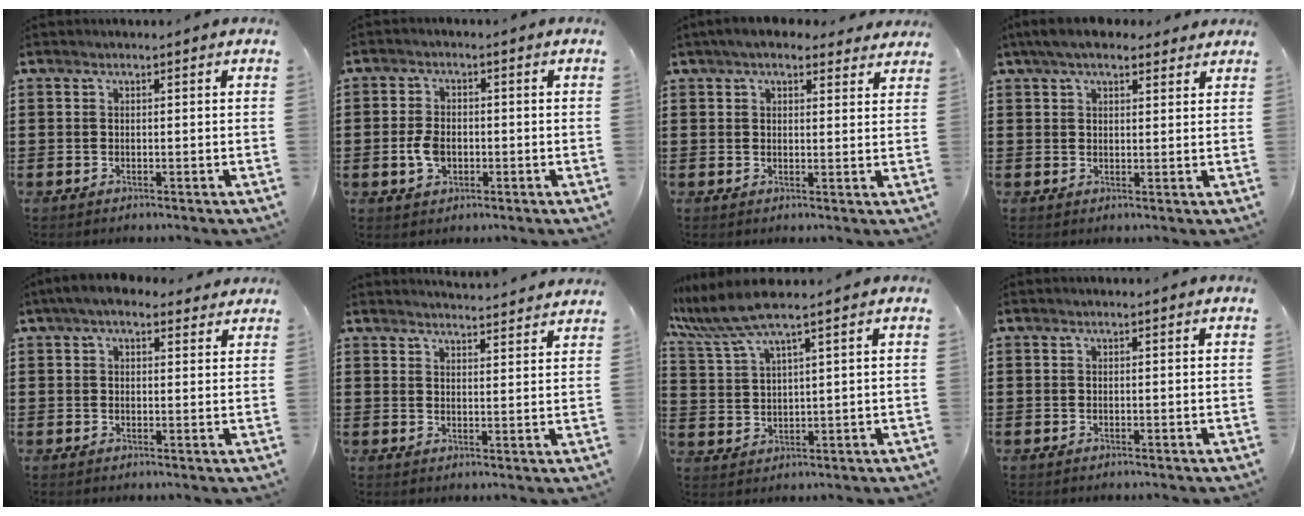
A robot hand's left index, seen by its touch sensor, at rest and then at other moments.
{"total": 4.2, "force": [-0.7, 2.6, 3.2], "torque": [-0.080, -0.003, -0.018]}
{"total": 4.2, "force": [3.4, 1.5, 1.8], "torque": [-0.046, 0.002, 0.063]}
{"total": 4.7, "force": [3.8, 2.0, 2.1], "torque": [-0.053, 0.004, 0.070]}
{"total": 4.3, "force": [3.3, 1.8, 2.0], "torque": [-0.050, 0.003, 0.060]}
{"total": 3.2, "force": [3.2, -0.4, 0.0], "torque": [-0.001, -0.022, 0.056]}
{"total": 7.3, "force": [5.7, 0.7, 4.5], "torque": [-0.114, -0.016, 0.100]}
{"total": 0.0}